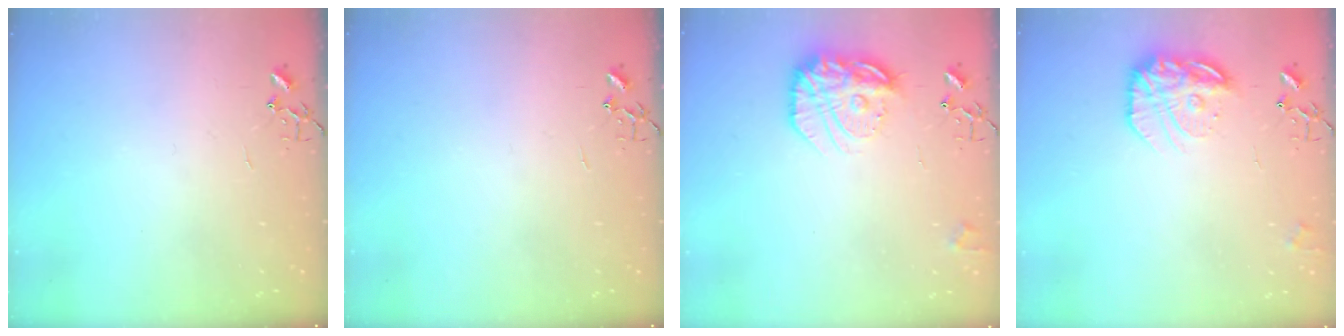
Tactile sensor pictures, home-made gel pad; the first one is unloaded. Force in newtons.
{"total": 0.0}
{"total": 17.4, "press": 17.3, "slide": 1.2}
{"total": 16.4, "press": 16.3, "slide": 1.3}